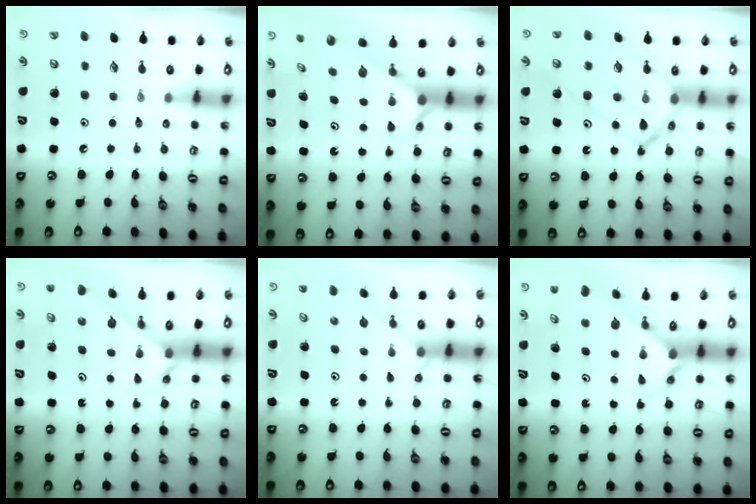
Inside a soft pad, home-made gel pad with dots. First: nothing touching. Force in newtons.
{"total": 2.3, "press": 2.3, "slide": 0.2}
{"total": 17.1, "press": 17.0, "slide": 1.7}
{"total": 1.9, "press": 1.9, "slide": 0.2}
{"total": 2.1, "press": 2.1, "slide": 0.1}
{"total": 2.3, "press": 2.3, "slide": 0.2}